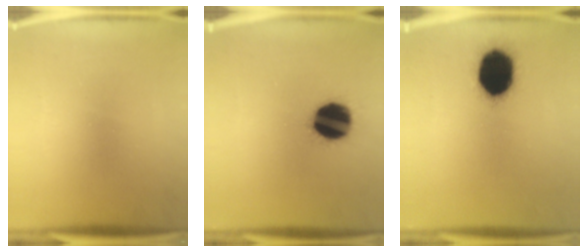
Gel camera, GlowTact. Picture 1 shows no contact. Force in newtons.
{"total": 17.1}
{"total": 17.5}